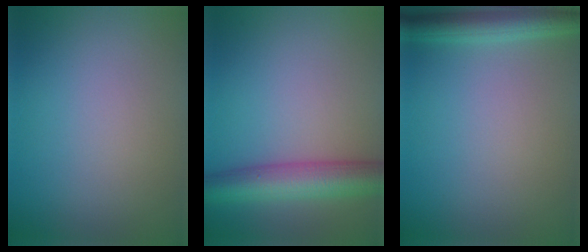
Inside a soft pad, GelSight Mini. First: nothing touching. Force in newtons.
{"total": 6.1, "press": 6.1, "slide": 0.1}
{"total": 3.4, "press": 3.4, "slide": 0.2}